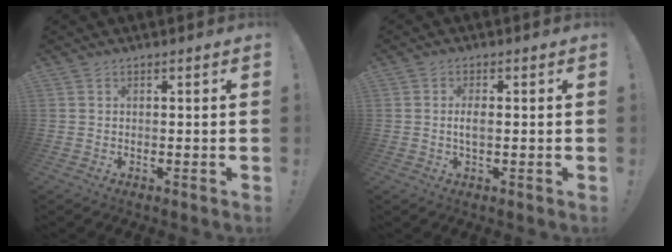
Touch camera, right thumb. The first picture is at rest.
{"total": 2.9, "force": [-0.3, 0.9, 2.7], "torque": [-0.052, -0.001, -0.009]}